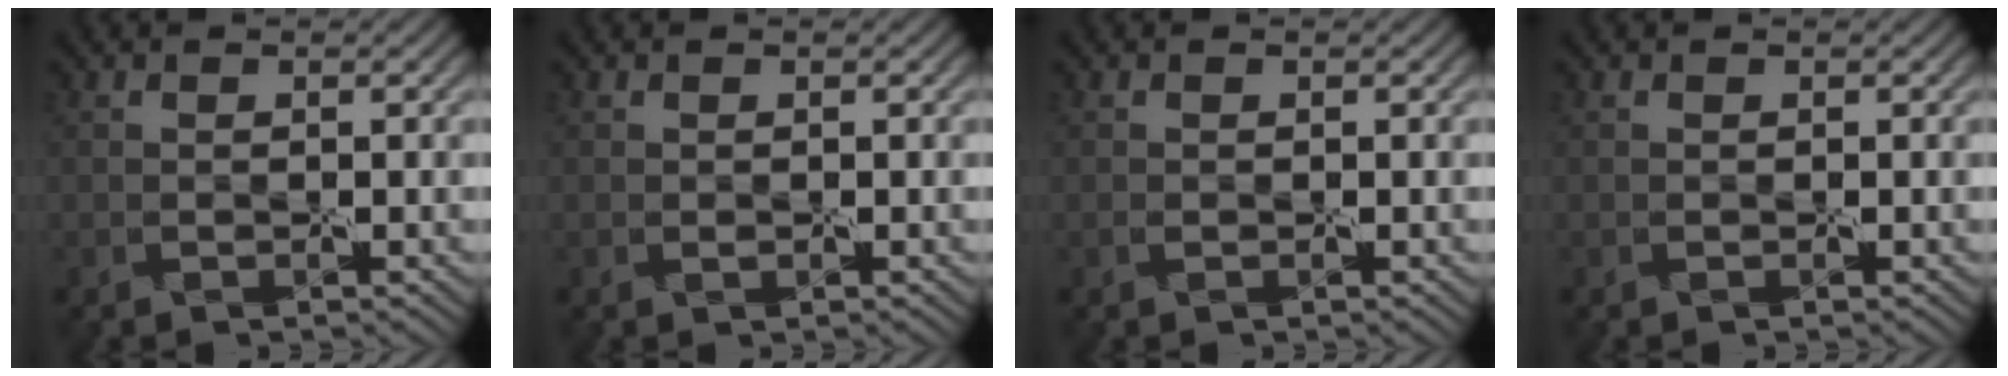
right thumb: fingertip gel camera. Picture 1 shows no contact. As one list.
[{"total": 0.0}, {"total": 0.0}, {"total": 0.0}]